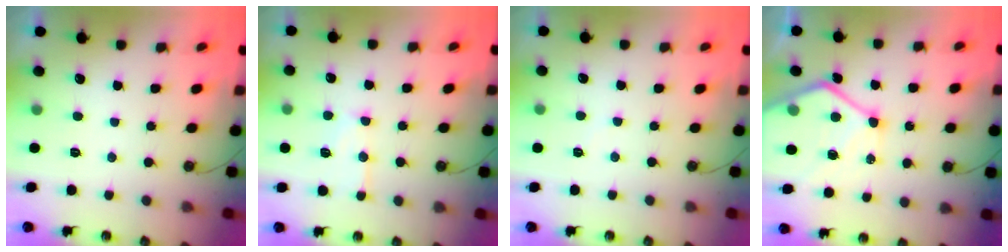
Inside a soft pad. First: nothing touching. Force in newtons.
{"total": 10.2, "press": 10.2, "slide": 0.9}
{"total": 3.1, "press": 3.1, "slide": 0.5}
{"total": 16.0, "press": 16.0, "slide": 1.6}